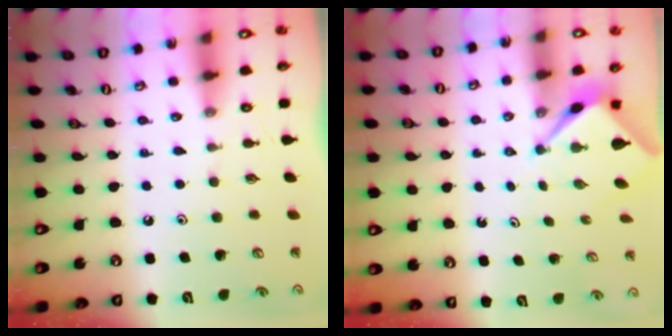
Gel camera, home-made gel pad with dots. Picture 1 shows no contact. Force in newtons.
{"total": 2.7, "press": 2.7, "slide": 0.1}